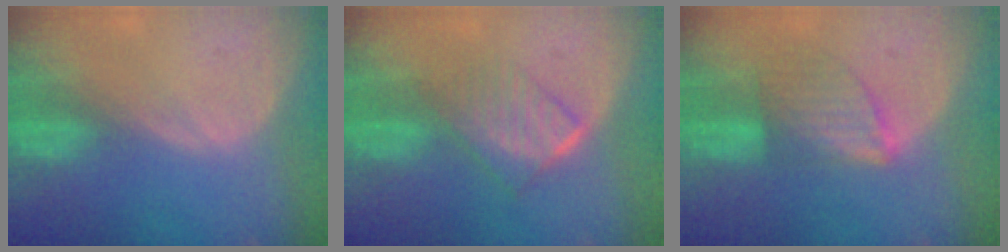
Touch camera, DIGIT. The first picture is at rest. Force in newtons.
{"total": 6.6, "press": 5.9, "slide": 3.0}
{"total": 6.0, "press": 6.0, "slide": 1.0}